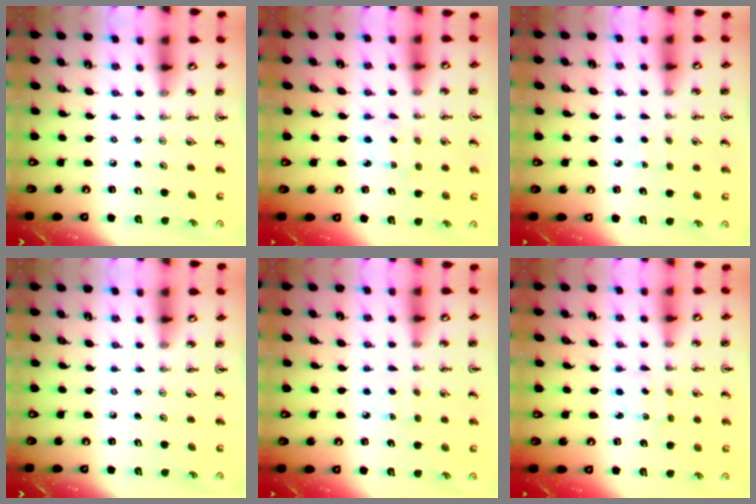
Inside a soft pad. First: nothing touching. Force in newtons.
{"total": 2.5, "press": 2.4, "slide": 0.6}
{"total": 2.0, "press": 2.0, "slide": 0.3}
{"total": 0.0}
{"total": 2.9, "press": 2.9, "slide": 0.3}
{"total": 2.8, "press": 2.8, "slide": 0.5}